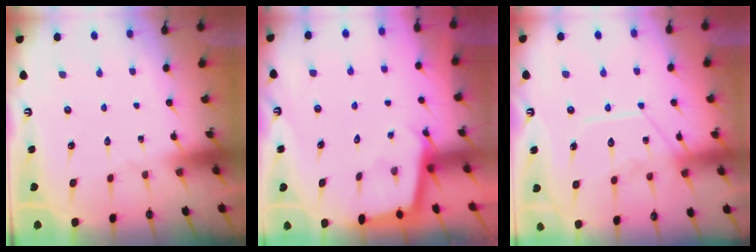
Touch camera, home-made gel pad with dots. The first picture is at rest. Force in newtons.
{"total": 2.6, "press": 2.6, "slide": 0.1}
{"total": 12.6, "press": 12.6, "slide": 1.1}